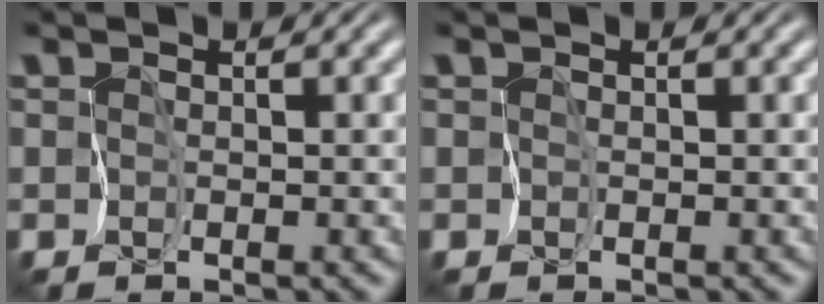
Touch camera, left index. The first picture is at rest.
{"total": 0.0}